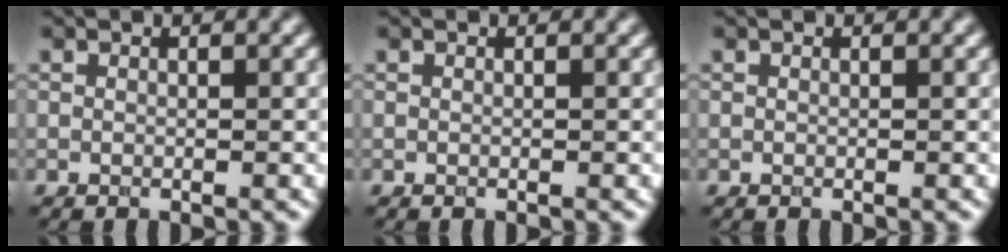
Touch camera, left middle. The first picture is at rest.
{"total": 0.0}
{"total": 0.0}